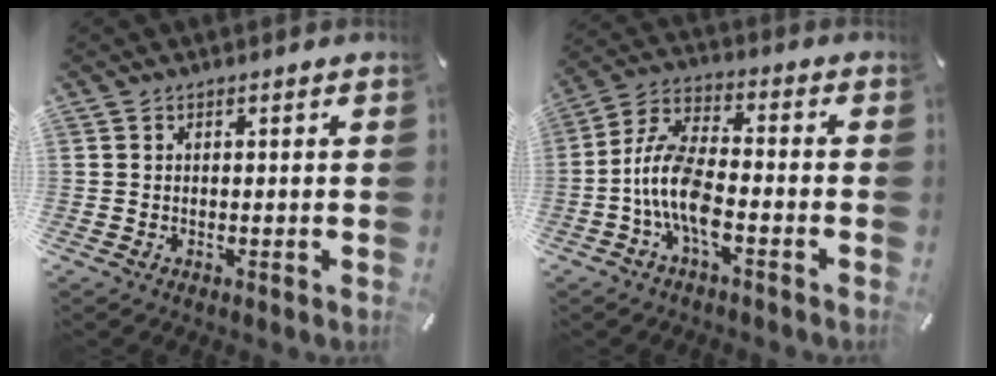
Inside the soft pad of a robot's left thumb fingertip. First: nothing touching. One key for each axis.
{"total": 11.5, "fx": -3.8, "fy": 5.3, "fz": 9.5, "tx": -0.198, "ty": 0.003, "tz": -0.067}